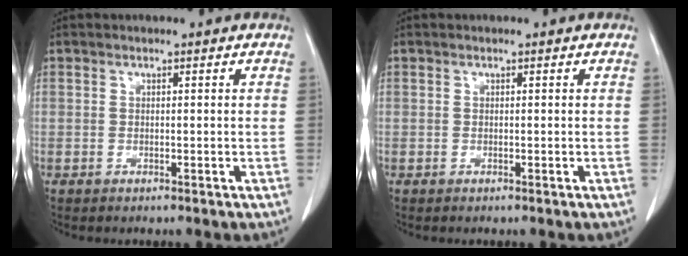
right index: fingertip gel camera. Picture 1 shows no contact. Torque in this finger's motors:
{"motor_torque": [0.00, 0.00, 0.00, 0.00]}